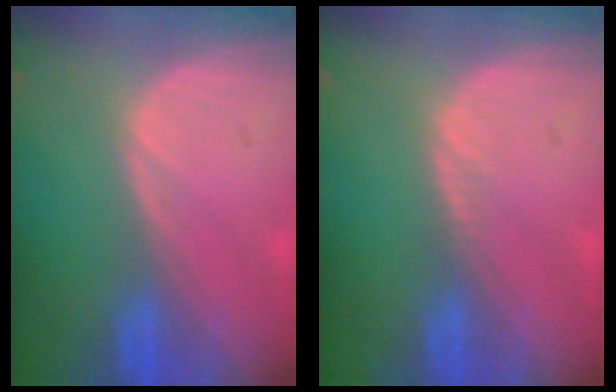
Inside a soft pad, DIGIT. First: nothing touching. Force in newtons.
{"total": 0.5, "press": 0.5, "slide": 0.1}